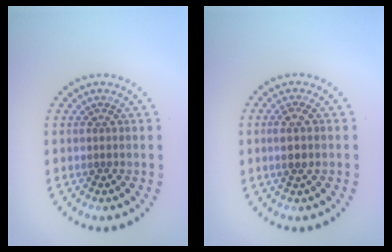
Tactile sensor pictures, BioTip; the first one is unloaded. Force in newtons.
{"total": 1.3, "press": 1.2, "slide": 0.6}